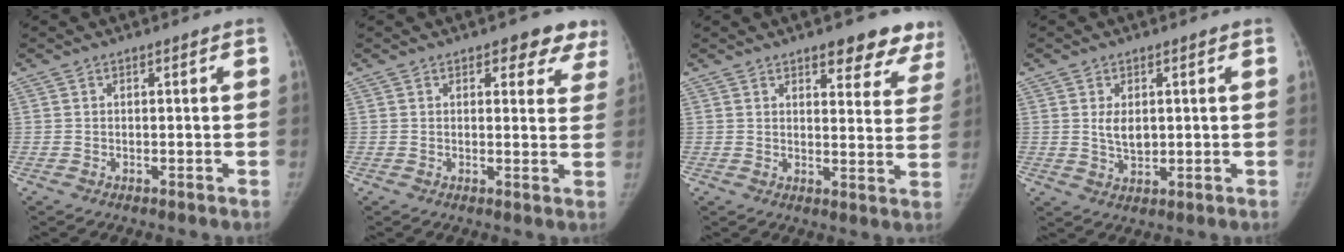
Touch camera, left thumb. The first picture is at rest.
{"total": 6.9, "force": [4.9, 3.5, 3.4], "torque": [0.008, -0.021, 0.045]}
{"total": 11.5, "force": [8.6, 4.5, 6.2], "torque": [-0.018, -0.040, 0.090]}
{"total": 4.6, "force": [1.1, 3.5, 2.9], "torque": [-0.026, -0.013, 0.029]}